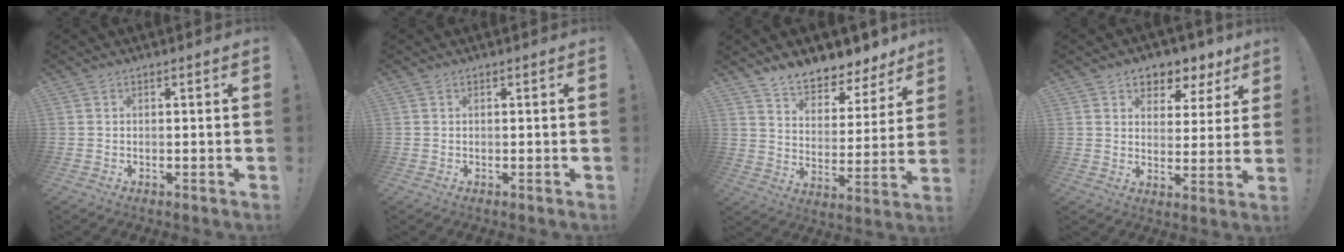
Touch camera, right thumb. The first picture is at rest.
{"total": 0.0}
{"total": 8.8, "force": [8.2, 2.6, 1.9], "torque": [-0.034, -0.078, 0.148]}
{"total": 6.0, "force": [4.0, 4.1, 1.5], "torque": [-0.009, -0.035, 0.074]}